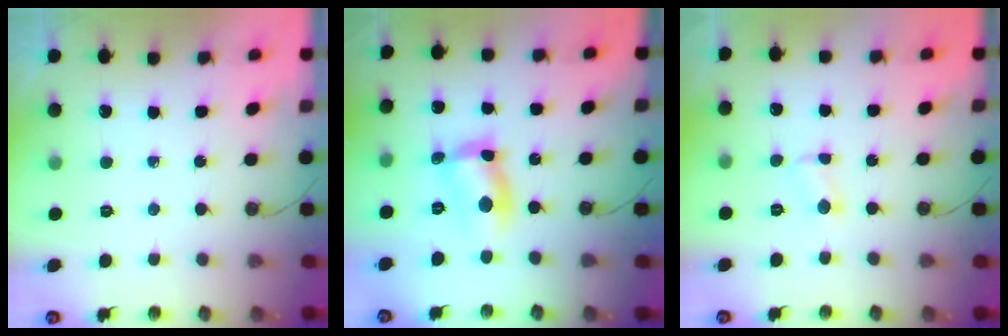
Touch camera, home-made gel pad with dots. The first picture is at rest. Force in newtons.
{"total": 8.1, "press": 8.1, "slide": 0.6}
{"total": 2.5, "press": 2.4, "slide": 0.8}